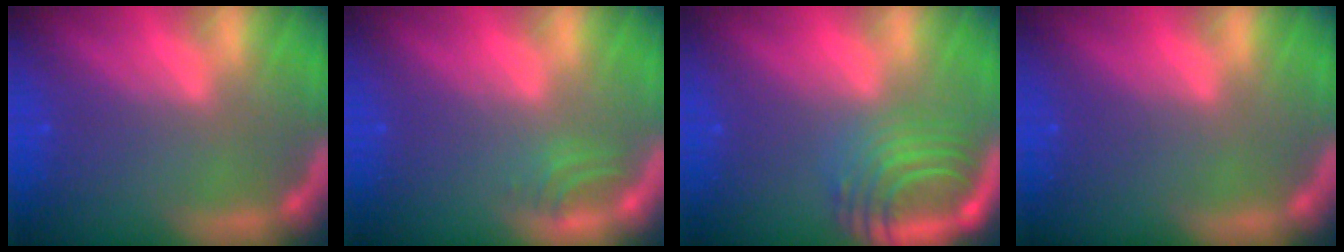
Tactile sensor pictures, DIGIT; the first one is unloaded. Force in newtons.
{"total": 1.5}
{"total": 7.1}
{"total": 0.0}